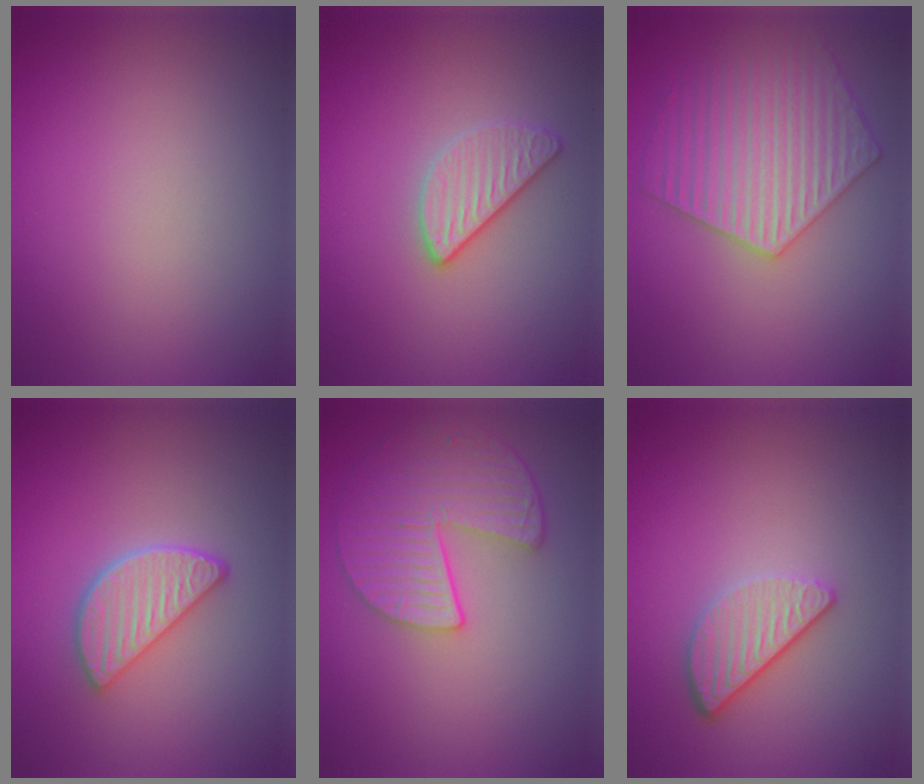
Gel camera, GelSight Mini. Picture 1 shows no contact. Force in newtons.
{"total": 2.5, "press": 2.4, "slide": 0.8}
{"total": 5.4, "press": 5.0, "slide": 2.1}
{"total": 4.1, "press": 3.3, "slide": 2.5}
{"total": 5.4, "press": 4.7, "slide": 2.7}
{"total": 3.3, "press": 2.7, "slide": 1.8}